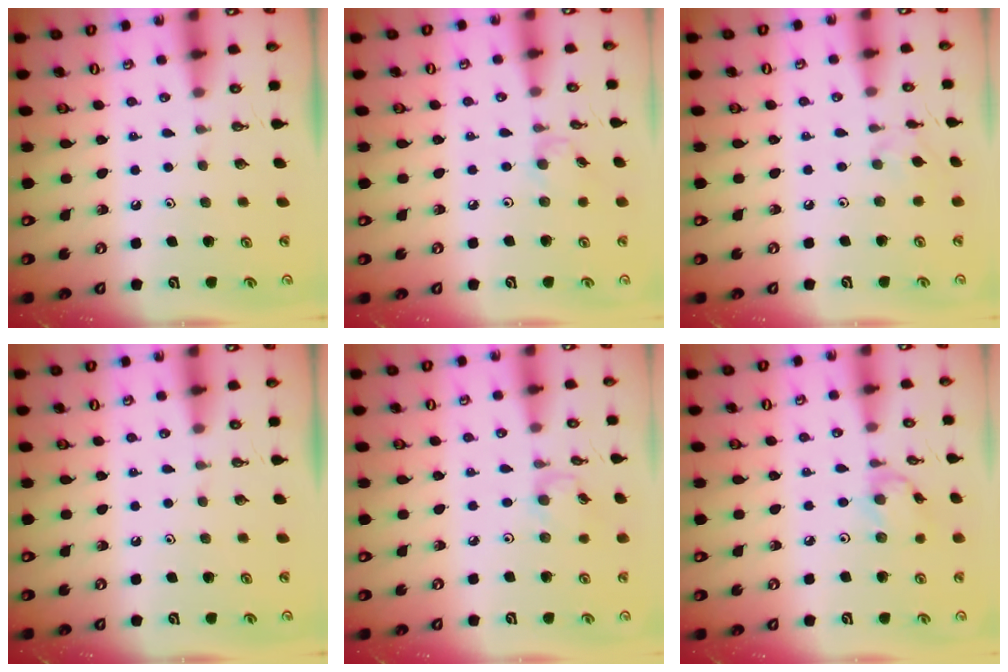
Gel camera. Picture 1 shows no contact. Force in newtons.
{"total": 2.3, "press": 2.3, "slide": 0.3}
{"total": 2.1, "press": 2.1, "slide": 0.4}
{"total": 0.0}
{"total": 2.9, "press": 2.9, "slide": 0.1}
{"total": 5.4, "press": 5.4, "slide": 0.3}